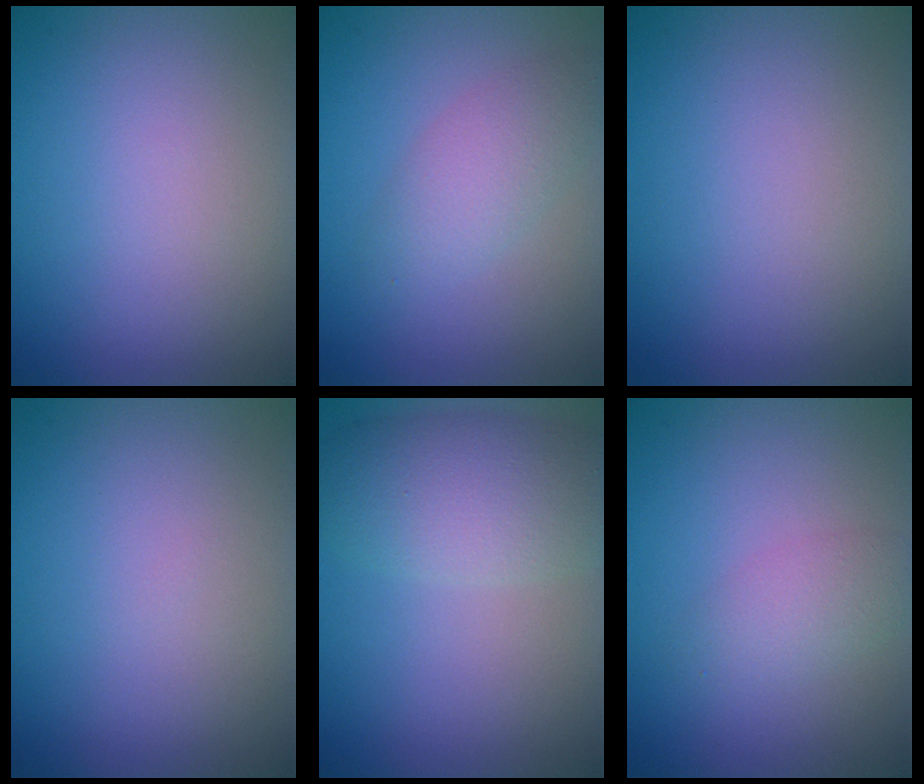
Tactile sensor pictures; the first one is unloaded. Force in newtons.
{"total": 2.8, "press": 2.8, "slide": 0.2}
{"total": 0.0}
{"total": 0.0}
{"total": 4.4, "press": 4.4, "slide": 0.3}
{"total": 2.1, "press": 2.1, "slide": 0.0}